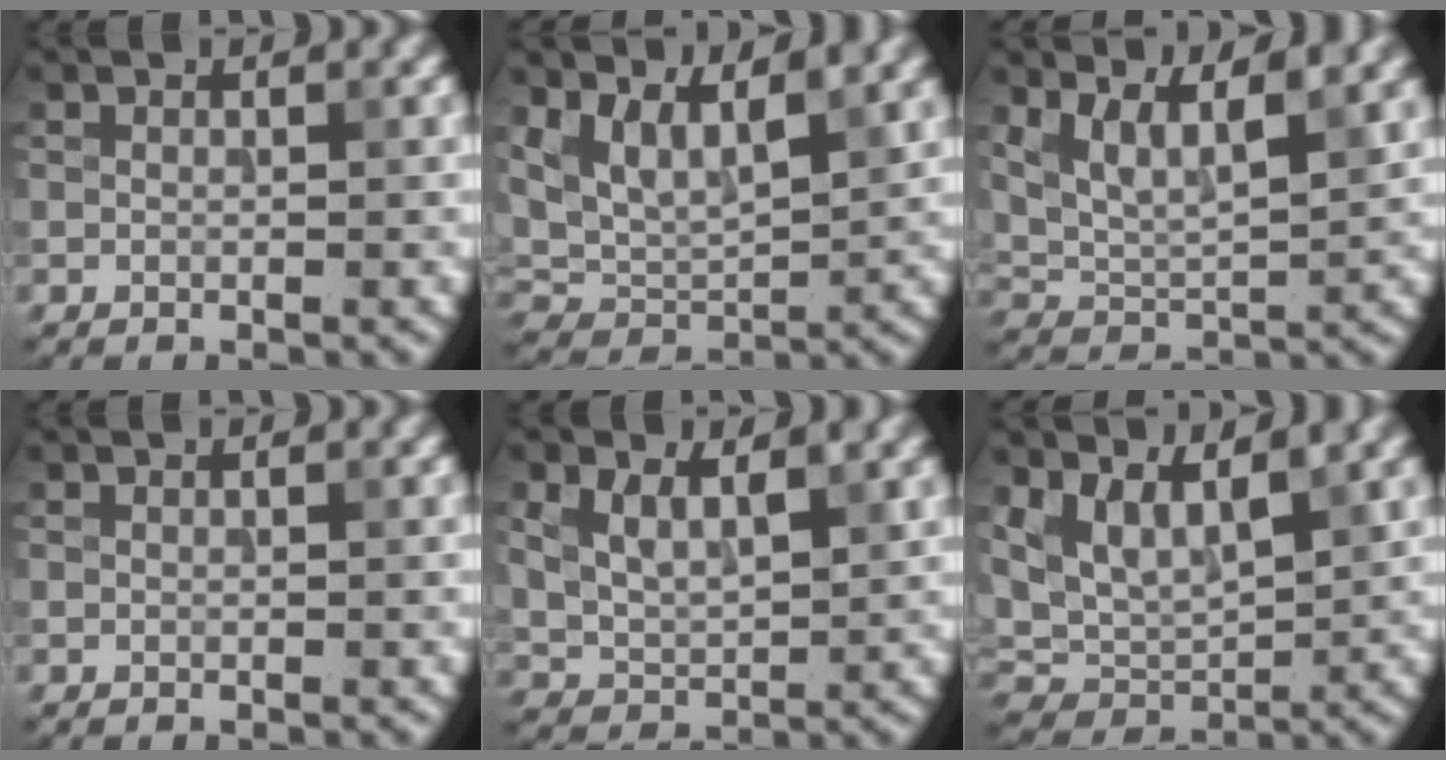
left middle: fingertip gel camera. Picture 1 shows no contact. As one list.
[{"total": 6.6, "force": [3.2, 3.3, 4.8], "torque": [-0.101, -0.006, 0.063]}, {"total": 5.9, "force": [3.6, 2.0, 4.3], "torque": [-0.083, 0.002, 0.068]}, {"total": 0.0}, {"total": 4.4, "force": [2.0, 2.5, 3.0], "torque": [-0.073, -0.005, 0.042]}, {"total": 6.0, "force": [2.6, 3.3, 4.3], "torque": [-0.093, -0.011, 0.051]}]